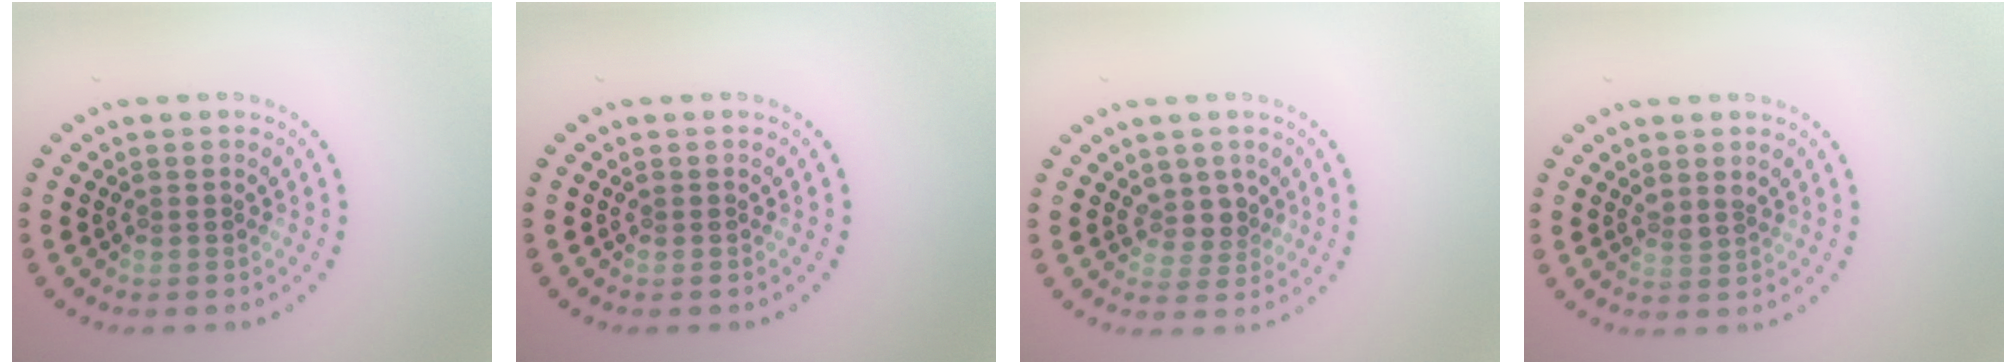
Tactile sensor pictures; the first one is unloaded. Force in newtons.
{"total": 0.0}
{"total": 2.2, "press": 1.7, "slide": 1.4}
{"total": 1.0, "press": 0.6, "slide": 0.8}